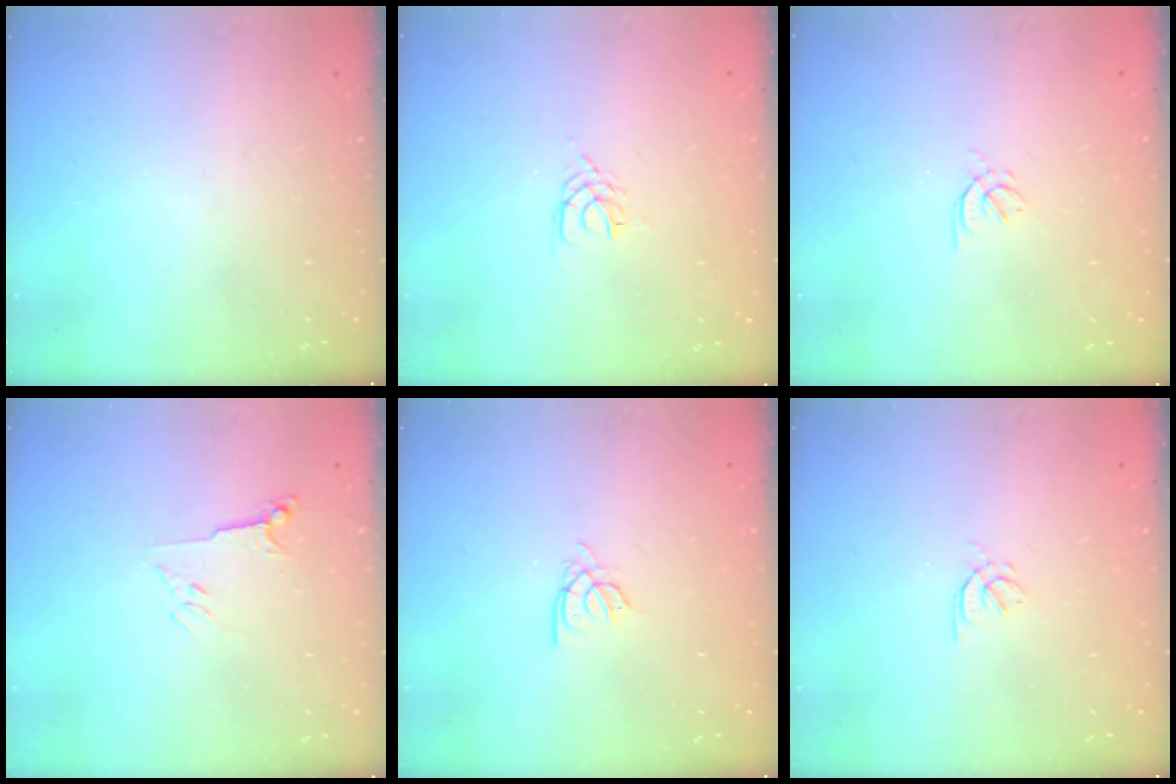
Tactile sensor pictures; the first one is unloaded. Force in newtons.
{"total": 2.4, "press": 2.3, "slide": 0.4}
{"total": 2.2, "press": 2.1, "slide": 0.7}
{"total": 3.5, "press": 3.5, "slide": 0.7}
{"total": 2.4, "press": 2.4, "slide": 0.4}
{"total": 2.2, "press": 2.1, "slide": 0.7}